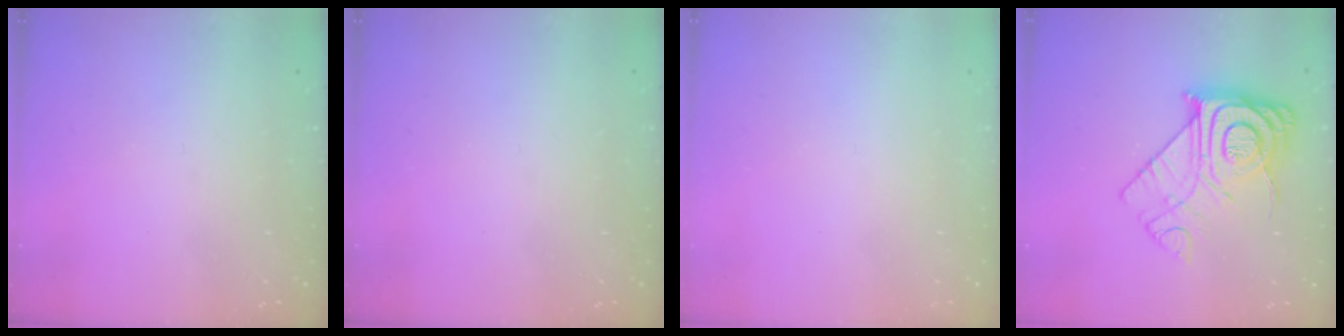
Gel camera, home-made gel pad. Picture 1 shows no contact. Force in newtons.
{"total": 0.0}
{"total": 1.5, "press": 1.5, "slide": 0.1}
{"total": 16.4, "press": 16.3, "slide": 1.7}